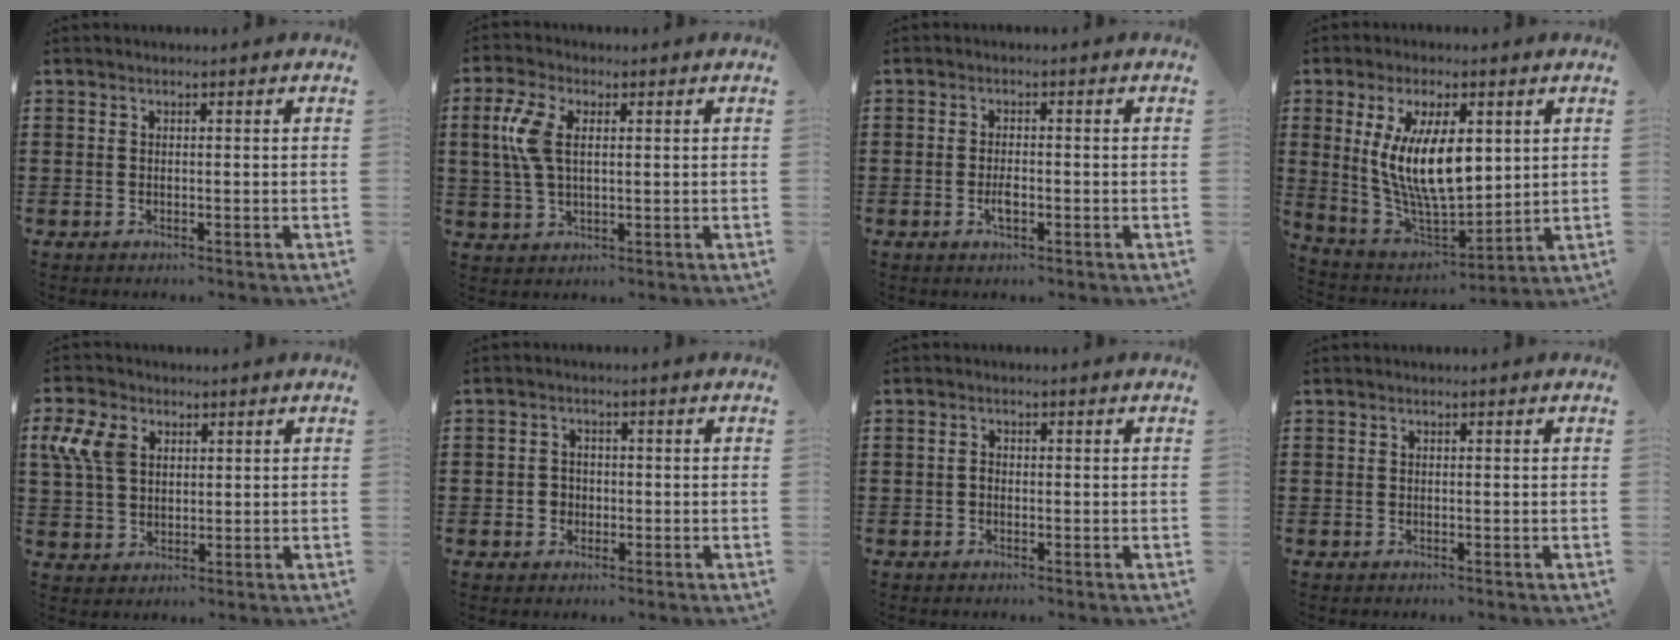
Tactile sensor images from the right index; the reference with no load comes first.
{"total": 6.5, "force": [1.3, 3.3, 5.5], "torque": [-0.136, 0.004, 0.016]}
{"total": 2.4, "force": [-0.7, 0.8, 2.1], "torque": [-0.040, -0.001, -0.013]}
{"total": 12.1, "force": [2.5, 5.1, 10.7], "torque": [-0.233, -0.003, 0.043]}
{"total": 6.4, "force": [2.3, 4.5, 3.9], "torque": [-0.116, 0.009, 0.037]}
{"total": 2.2, "force": [-0.7, 2.0, 0.6], "torque": [-0.019, 0.005, -0.018]}
{"total": 1.0, "force": [-0.4, 0.6, 0.6], "torque": [-0.015, -0.002, -0.008]}
{"total": 0.0}